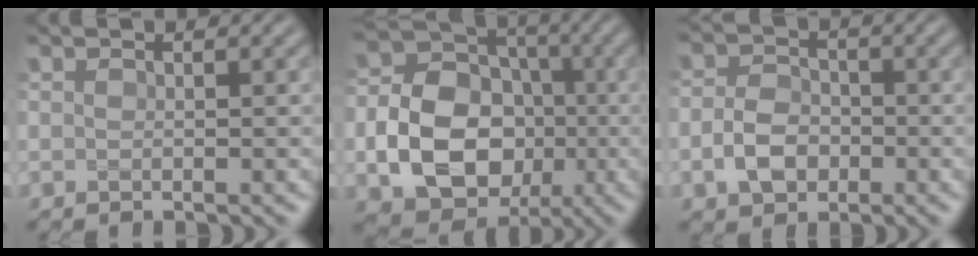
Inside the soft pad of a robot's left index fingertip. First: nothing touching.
{"total": 10.0, "force": [-2.5, 7.7, 5.9], "torque": [-0.102, -0.004, -0.050]}
{"total": 3.6, "force": [-1.1, 2.7, 2.1], "torque": [-0.042, 0.002, -0.027]}